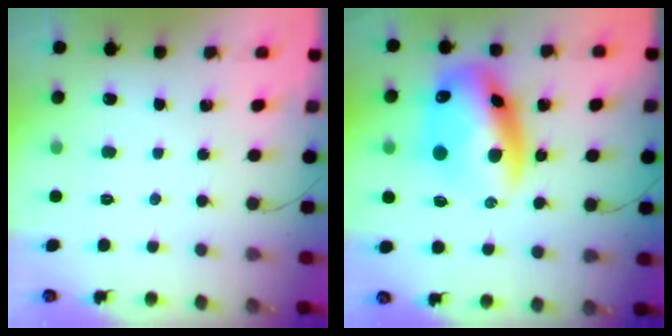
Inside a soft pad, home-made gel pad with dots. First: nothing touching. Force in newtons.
{"total": 17.3, "press": 16.9, "slide": 4.1}